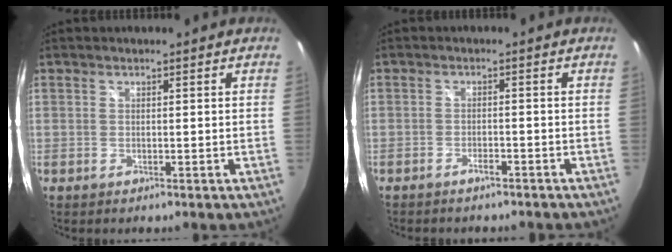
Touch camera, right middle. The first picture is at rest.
{"total": 2.4, "force": [-2.1, 0.7, 0.9], "torque": [-0.027, -0.001, -0.034]}